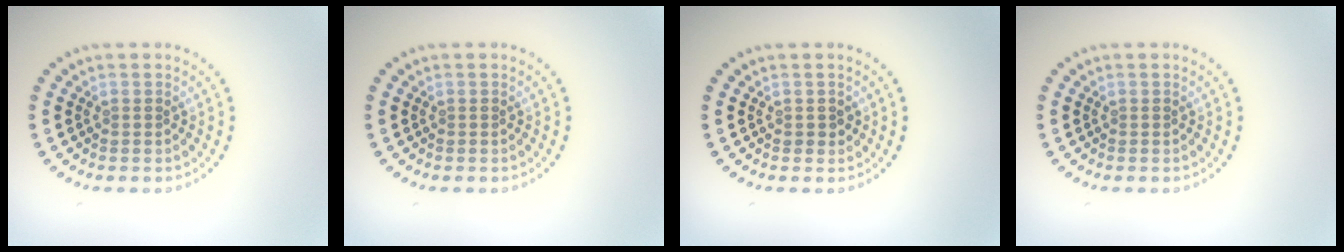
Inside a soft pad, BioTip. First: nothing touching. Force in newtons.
{"total": 0.0}
{"total": 0.7, "press": 0.7, "slide": 0.1}
{"total": 0.0}